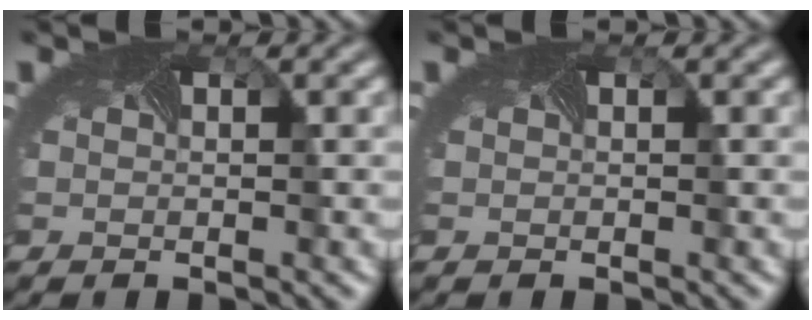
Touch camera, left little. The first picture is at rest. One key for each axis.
{"total": 0.0}